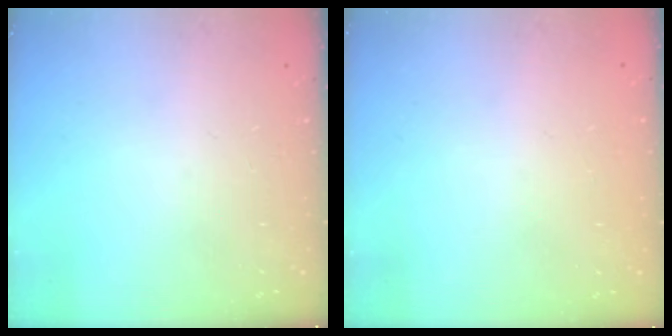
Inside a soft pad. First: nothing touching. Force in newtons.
{"total": 0.6, "press": 0.6, "slide": 0.0}